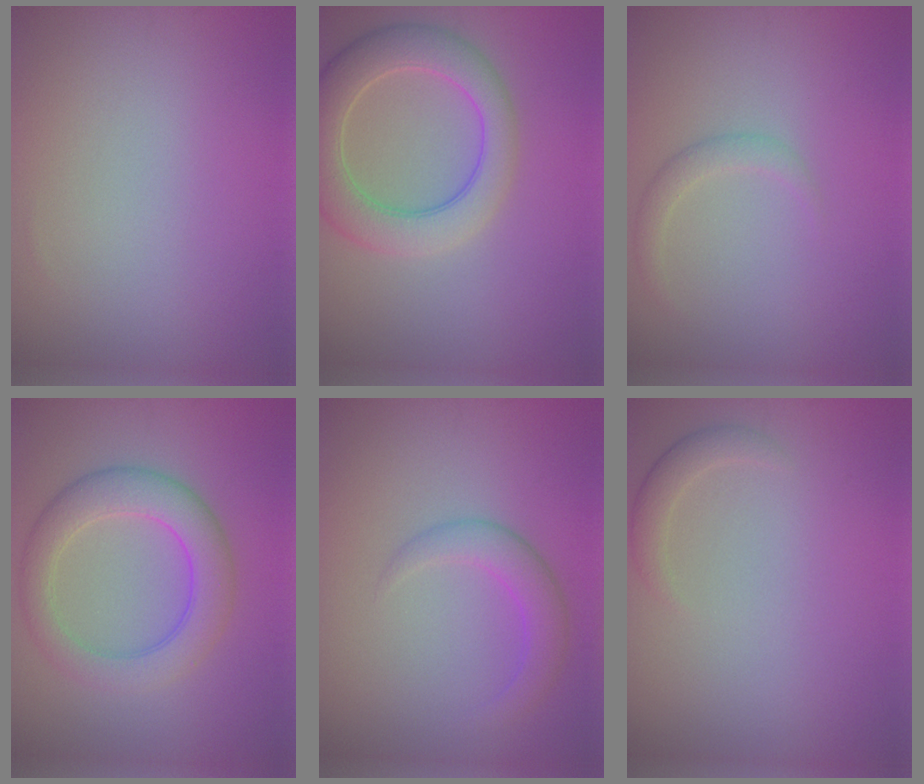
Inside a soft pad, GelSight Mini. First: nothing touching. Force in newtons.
{"total": 6.5, "press": 6.5, "slide": 0.7}
{"total": 1.5, "press": 1.5, "slide": 0.0}
{"total": 5.6, "press": 5.5, "slide": 0.2}
{"total": 2.8, "press": 2.8, "slide": 0.1}
{"total": 1.6, "press": 1.6, "slide": 0.1}